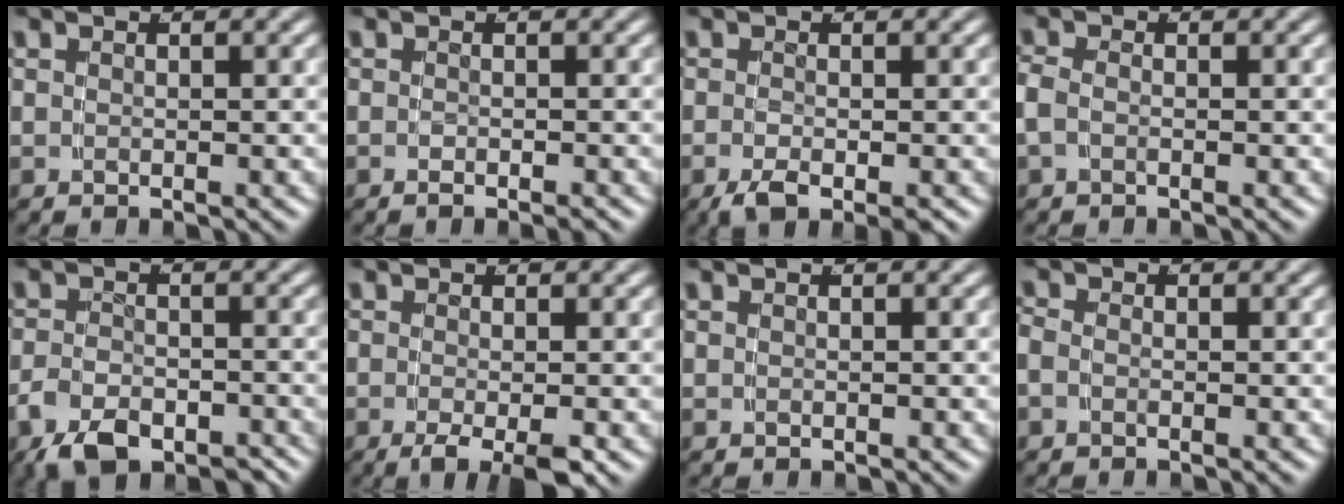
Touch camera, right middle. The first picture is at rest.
{"total": 1.0, "force": [-0.9, -0.4, 0.4], "torque": [-0.011, -0.005, -0.011]}
{"total": 2.4, "force": [-1.4, 0.5, 1.8], "torque": [-0.037, -0.014, -0.016]}
{"total": 1.5, "force": [-0.5, 0.9, 1.1], "torque": [-0.036, -0.010, -0.005]}
{"total": 5.4, "force": [-3.6, 2.7, 2.9], "torque": [-0.047, -0.023, -0.049]}
{"total": 4.9, "force": [-3.1, 1.2, 3.6], "torque": [-0.067, -0.031, -0.031]}
{"total": 0.0}
{"total": 1.2, "force": [-0.4, 0.8, 0.7], "torque": [-0.021, -0.007, -0.007]}